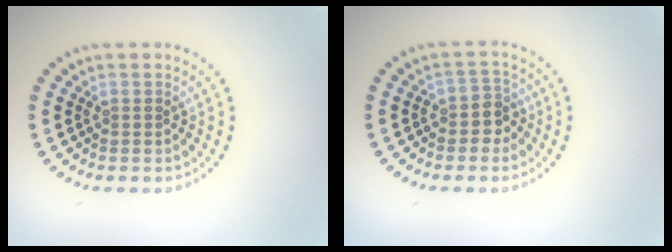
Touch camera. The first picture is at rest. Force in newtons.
{"total": 2.0, "press": 1.7, "slide": 1.1}